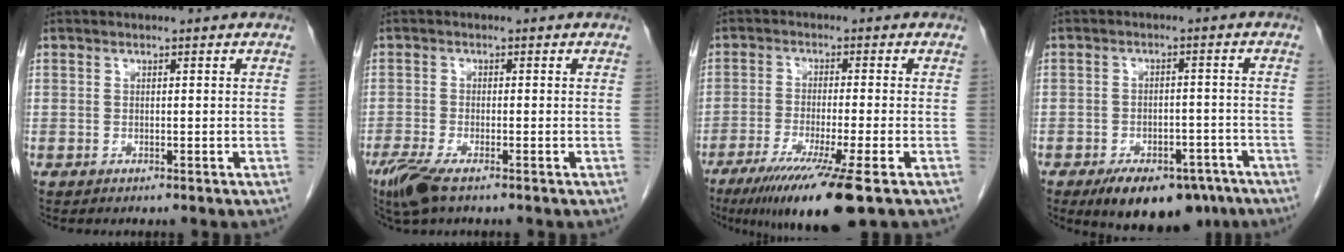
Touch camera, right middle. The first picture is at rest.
{"total": 4.7, "force": [-3.1, 0.9, 3.3], "torque": [-0.073, -0.013, -0.059]}
{"total": 11.7, "force": [-7.3, -0.6, 9.2], "torque": [-0.155, -0.036, -0.119]}
{"total": 12.2, "force": [-8.5, 6.1, 6.3], "torque": [-0.083, 0.004, -0.121]}